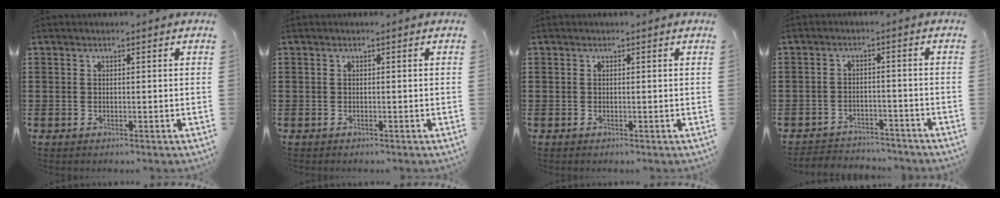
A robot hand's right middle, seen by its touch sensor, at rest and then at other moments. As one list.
[{"total": 0.0}, {"total": 0.0}, {"total": 3.2, "force": [-3.1, 0.5, -0.1], "torque": [-0.007, -0.002, -0.068]}]